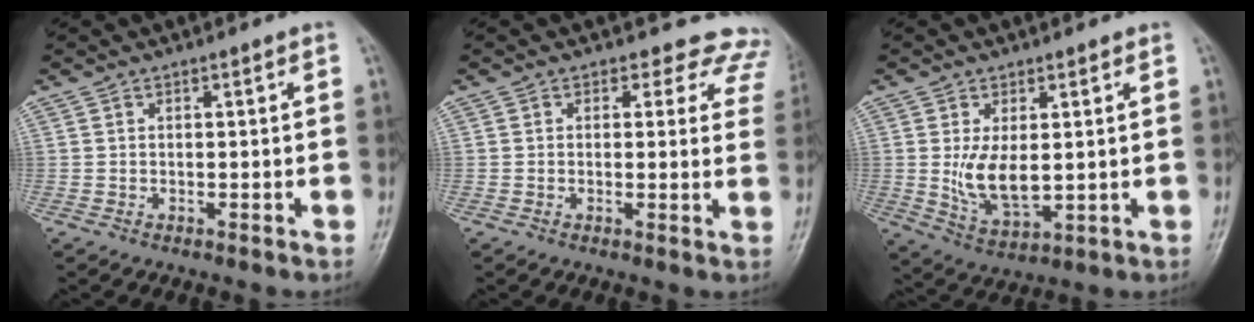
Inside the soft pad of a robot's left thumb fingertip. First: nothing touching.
{"total": 8.8, "force": [7.4, 4.7, 0.9], "torque": [0.046, -0.029, 0.045]}
{"total": 8.0, "force": [0.7, 4.3, 6.7], "torque": [-0.111, -0.023, 0.026]}